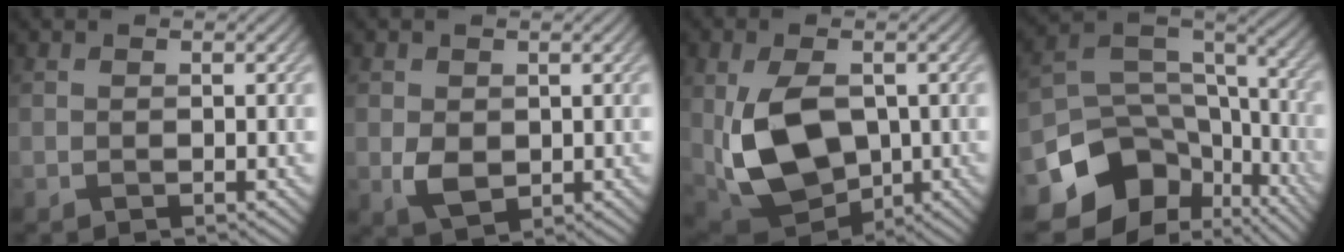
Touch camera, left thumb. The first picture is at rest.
{"total": 3.1, "force": [0.1, 2.4, 2.0], "torque": [-0.044, -0.005, 0.003]}
{"total": 11.7, "force": [-1.0, 7.3, 9.2], "torque": [-0.219, -0.027, -0.004]}
{"total": 15.1, "force": [-7.6, 10.9, 7.2], "torque": [-0.187, -0.033, -0.103]}